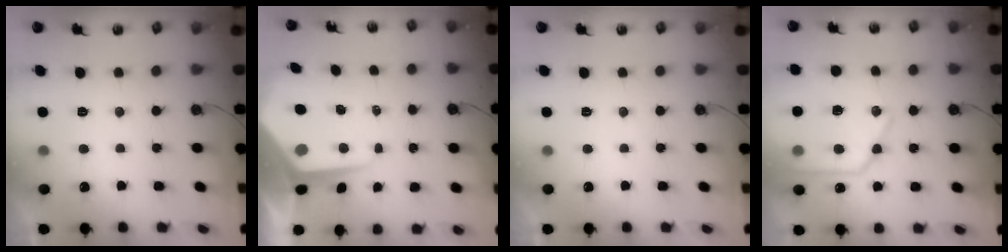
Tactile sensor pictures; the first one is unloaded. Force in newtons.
{"total": 9.5, "press": 9.4, "slide": 0.8}
{"total": 0.0}
{"total": 18.3, "press": 18.2, "slide": 1.7}